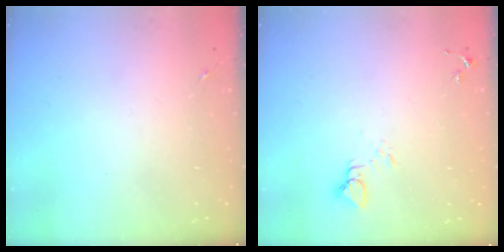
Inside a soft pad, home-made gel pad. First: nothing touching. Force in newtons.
{"total": 3.2, "press": 3.2, "slide": 0.1}